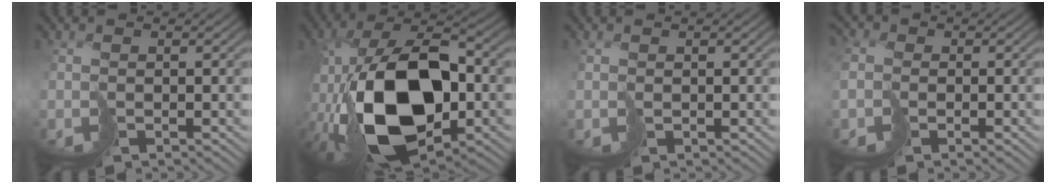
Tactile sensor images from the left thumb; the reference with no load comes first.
{"total": 17.7, "force": [-3.0, 8.8, 15.0], "torque": [-0.280, 0.002, -0.053]}
{"total": 0.6, "force": [0.6, 0.0, 0.2], "torque": [-0.005, 0.000, 0.013]}
{"total": 5.2, "force": [-0.8, 4.2, 2.9], "torque": [-0.092, 0.007, -0.030]}